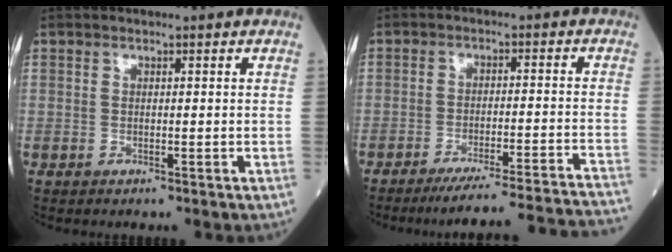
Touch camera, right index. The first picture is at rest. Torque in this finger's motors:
{"motor_torque": [-0.17, -0.88, 0.07, -0.04]}